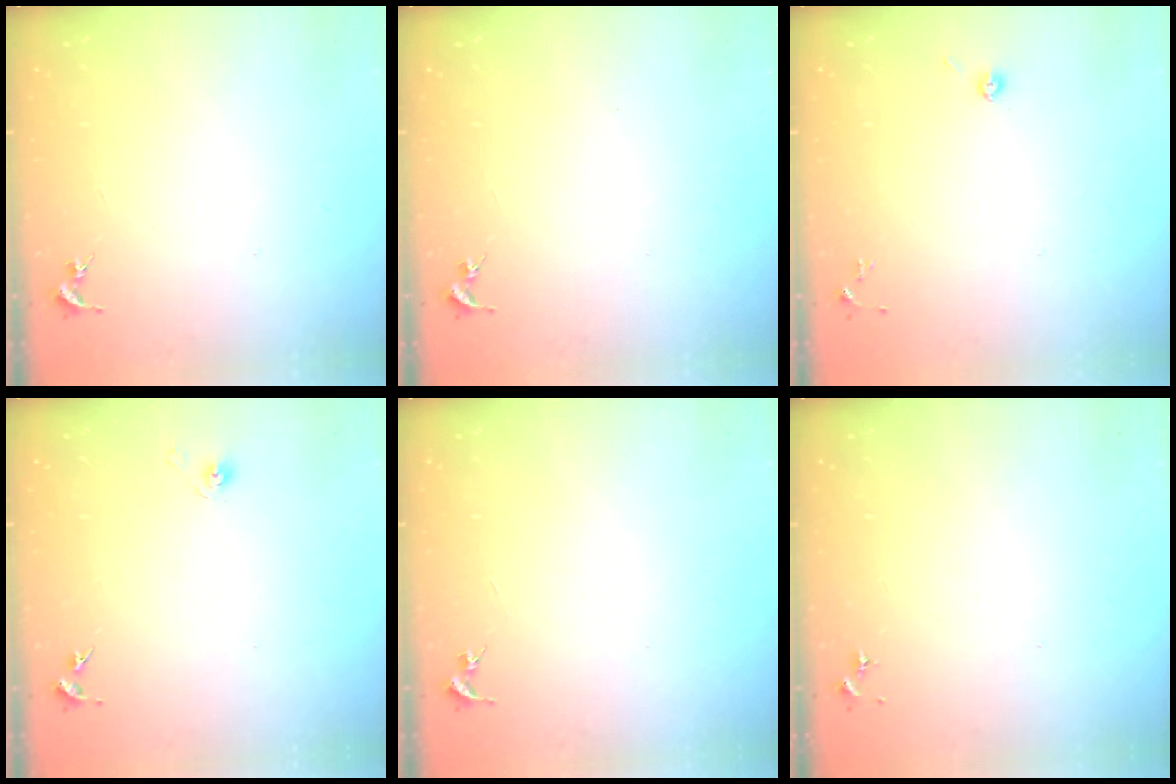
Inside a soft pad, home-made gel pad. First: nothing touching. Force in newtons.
{"total": 0.0}
{"total": 2.9, "press": 2.8, "slide": 1.0}
{"total": 3.0, "press": 2.5, "slide": 1.7}
{"total": 0.0}
{"total": 0.0}